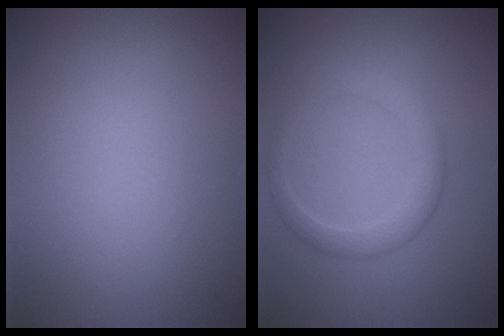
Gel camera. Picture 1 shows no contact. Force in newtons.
{"total": 2.6, "press": 2.5, "slide": 0.2}